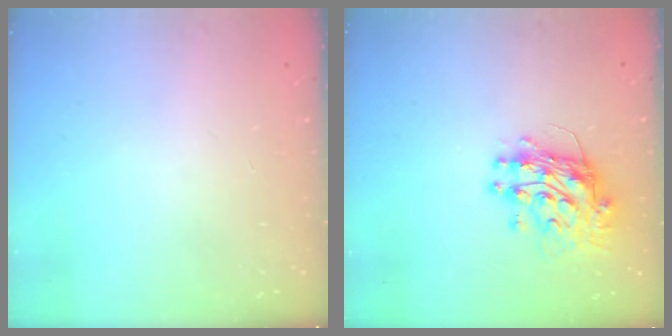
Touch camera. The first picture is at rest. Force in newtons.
{"total": 11.7, "press": 11.6, "slide": 1.2}